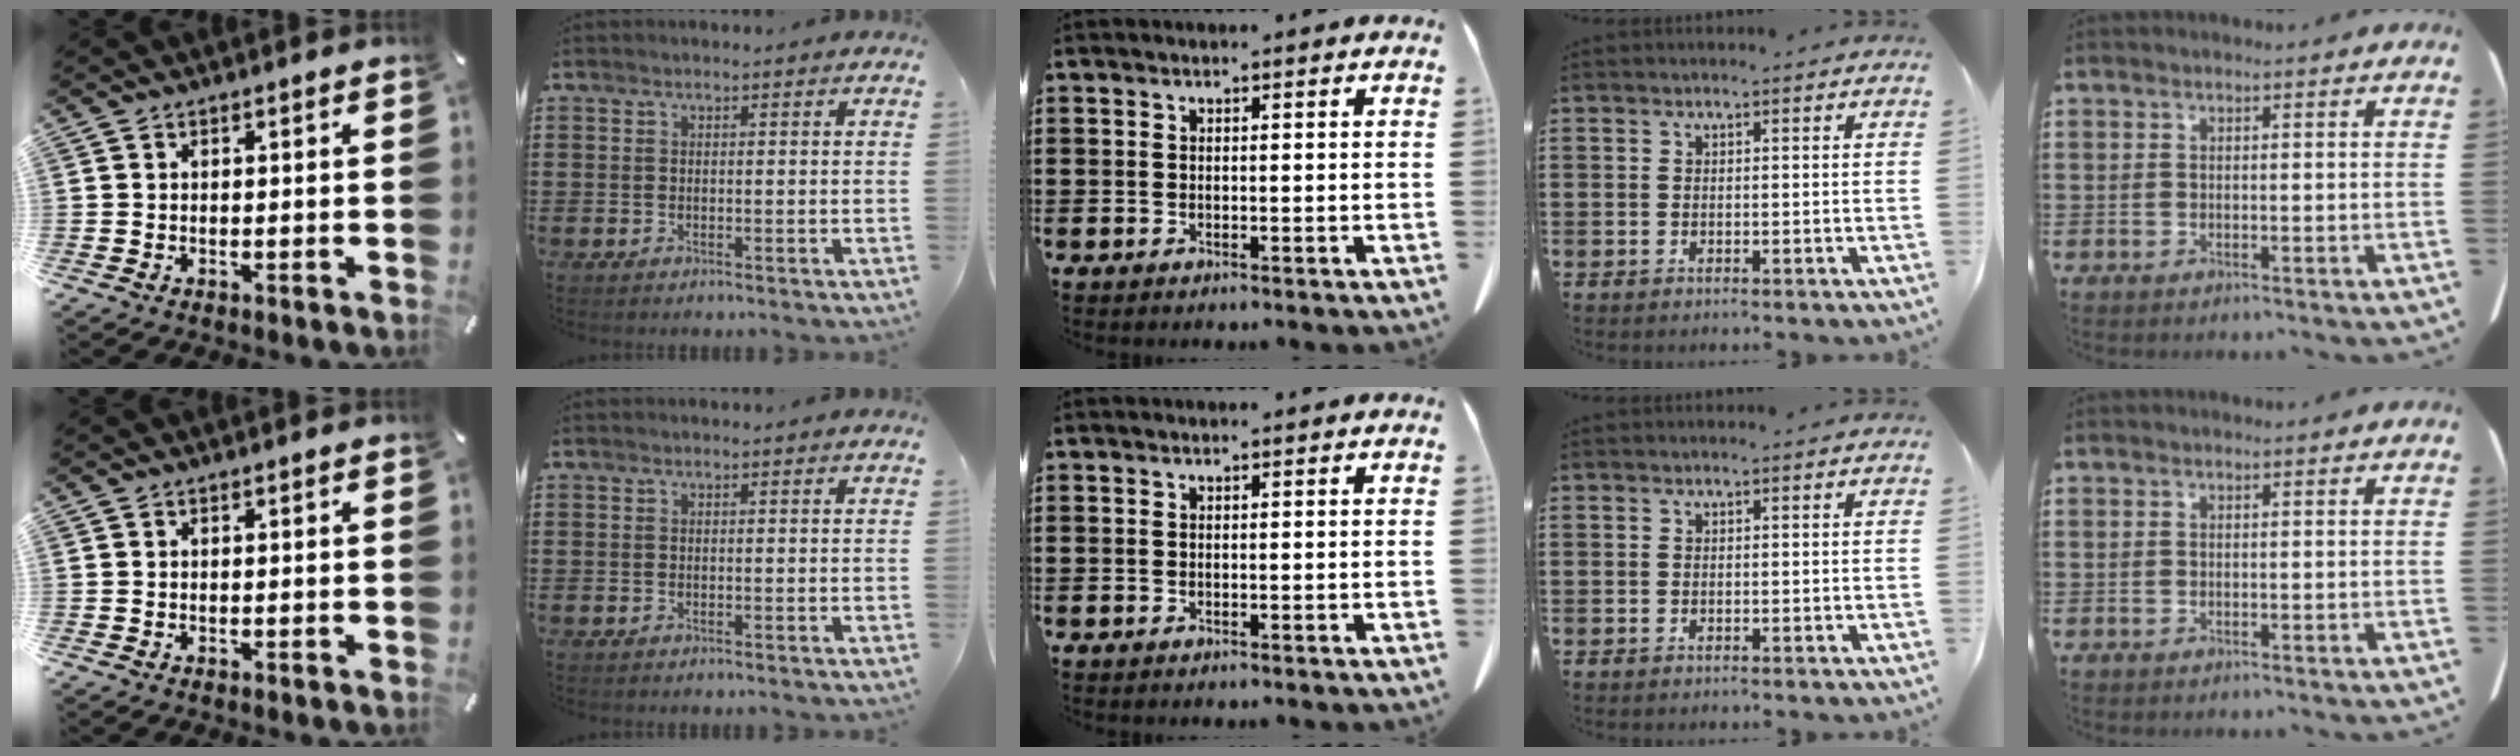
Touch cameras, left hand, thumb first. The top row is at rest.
{}